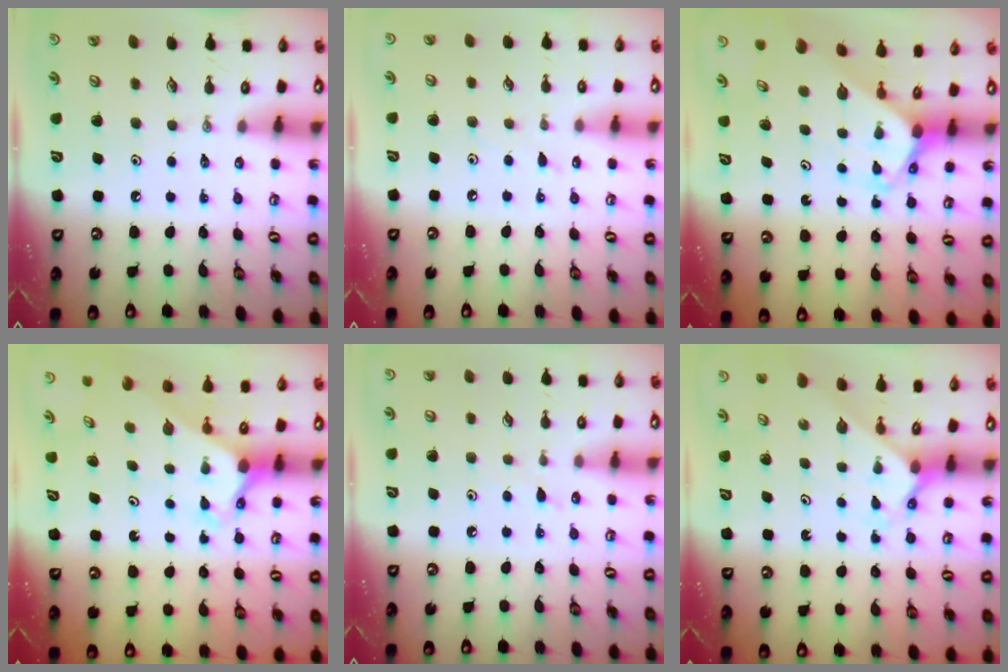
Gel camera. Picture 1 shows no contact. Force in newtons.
{"total": 3.7, "press": 3.6, "slide": 0.5}
{"total": 2.4, "press": 2.4, "slide": 0.2}
{"total": 2.7, "press": 2.7, "slide": 0.1}
{"total": 4.8, "press": 4.8, "slide": 0.6}
{"total": 2.5, "press": 2.5, "slide": 0.2}